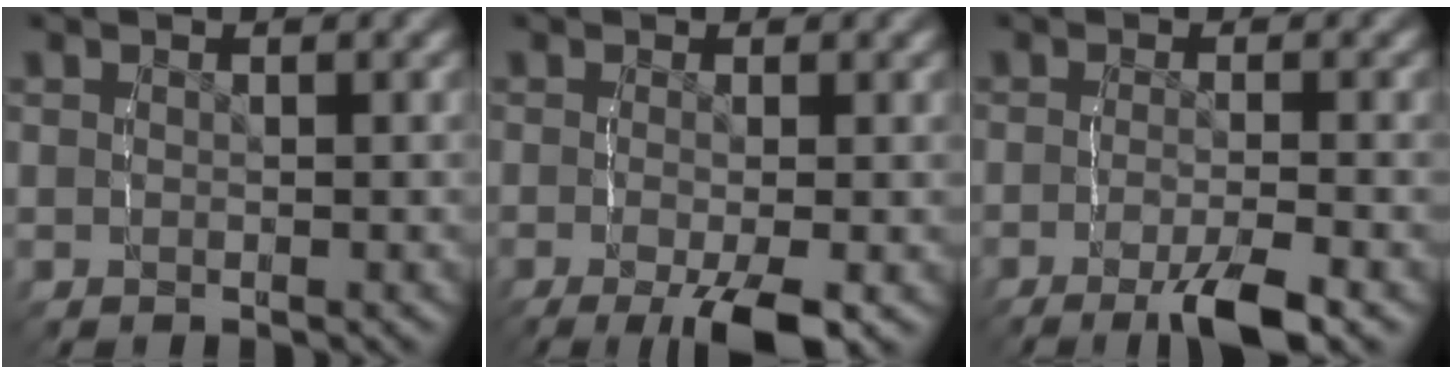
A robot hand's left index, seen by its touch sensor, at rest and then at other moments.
{"total": 5.1, "force": [-2.7, 1.3, 4.1], "torque": [-0.066, -0.022, -0.035]}
{"total": 4.2, "force": [-2.7, 0.6, 3.2], "torque": [-0.055, -0.006, -0.044]}